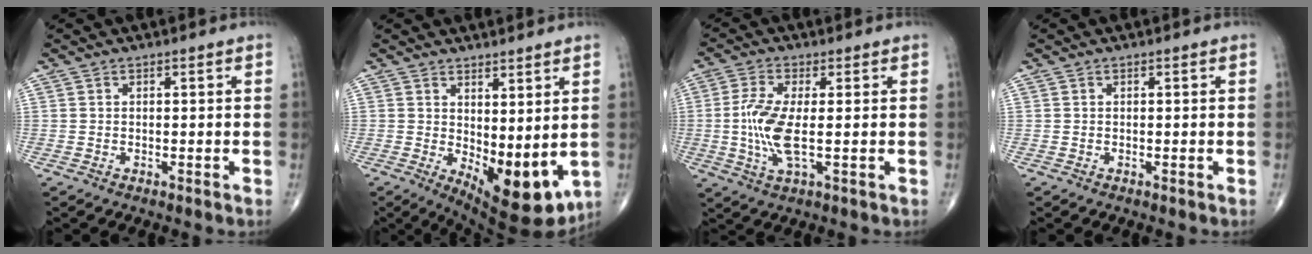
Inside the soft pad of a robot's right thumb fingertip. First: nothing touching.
{"total": 11.7, "force": [-0.1, 5.2, 10.5], "torque": [-0.135, -0.029, 0.017]}
{"total": 8.5, "force": [-0.4, 2.6, 8.1], "torque": [-0.191, -0.009, -0.011]}
{"total": 0.0}